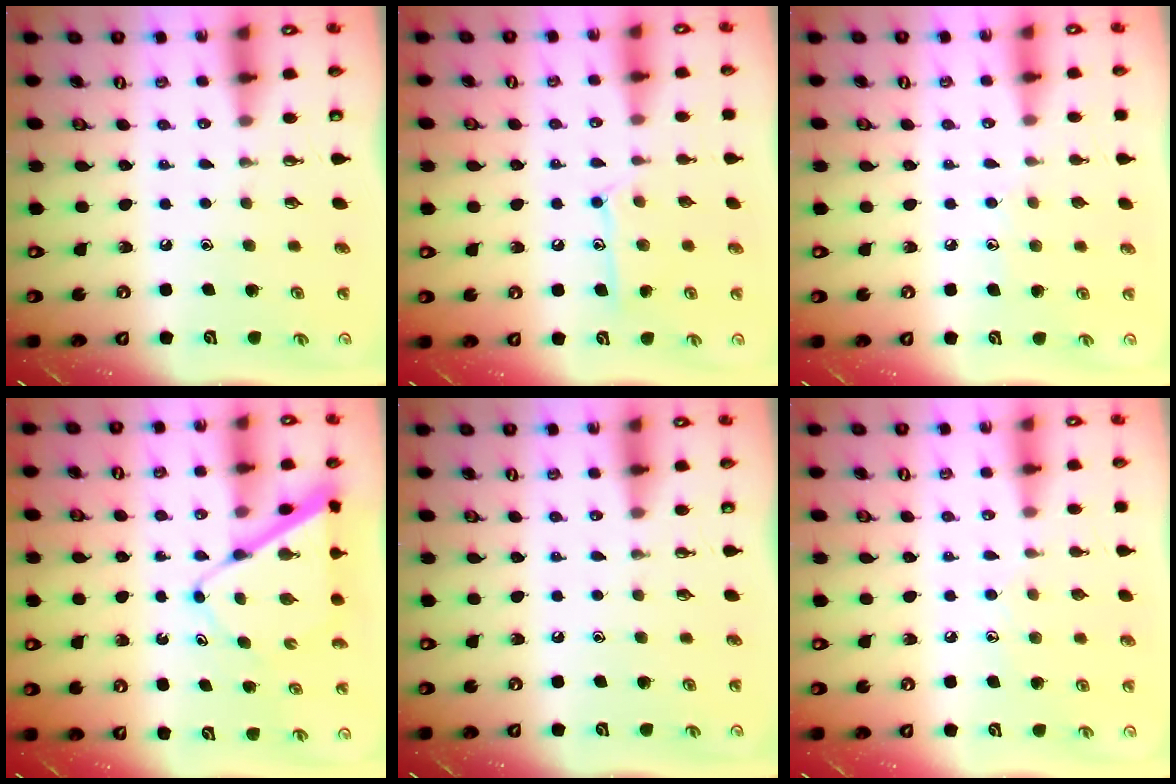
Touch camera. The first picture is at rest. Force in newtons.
{"total": 11.2, "press": 11.2, "slide": 0.6}
{"total": 6.1, "press": 6.0, "slide": 0.5}
{"total": 9.0, "press": 8.9, "slide": 0.8}
{"total": 0.0}
{"total": 6.6, "press": 6.5, "slide": 0.7}